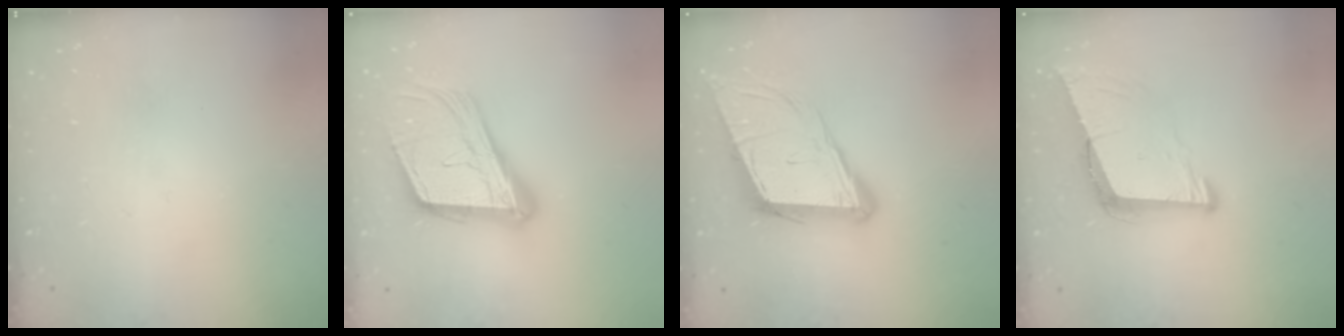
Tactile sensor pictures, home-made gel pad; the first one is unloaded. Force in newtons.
{"total": 21.3, "press": 20.8, "slide": 4.6}
{"total": 13.6, "press": 13.1, "slide": 3.9}
{"total": 9.0, "press": 8.2, "slide": 3.7}